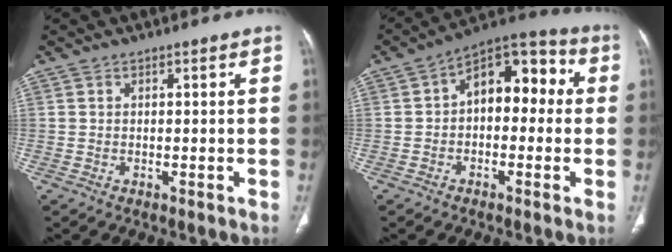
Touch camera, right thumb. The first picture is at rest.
{"total": 12.5, "force": [0.8, 7.9, 9.7], "torque": [-0.094, 0.046, -0.006]}